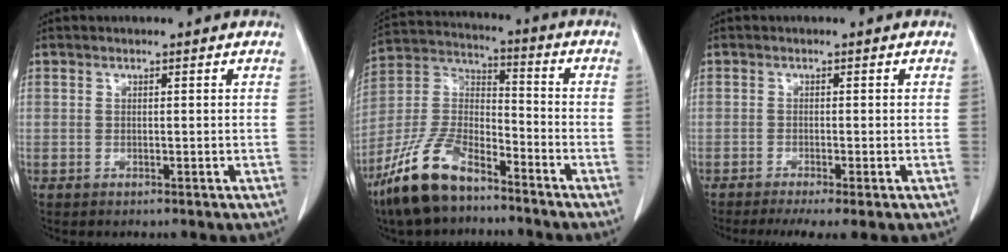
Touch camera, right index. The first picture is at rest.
{"total": 13.7, "force": [-10.0, 4.9, 8.1], "torque": [-0.178, 0.003, -0.194]}
{"total": 4.9, "force": [-3.4, 0.3, 3.4], "torque": [-0.051, -0.012, -0.053]}